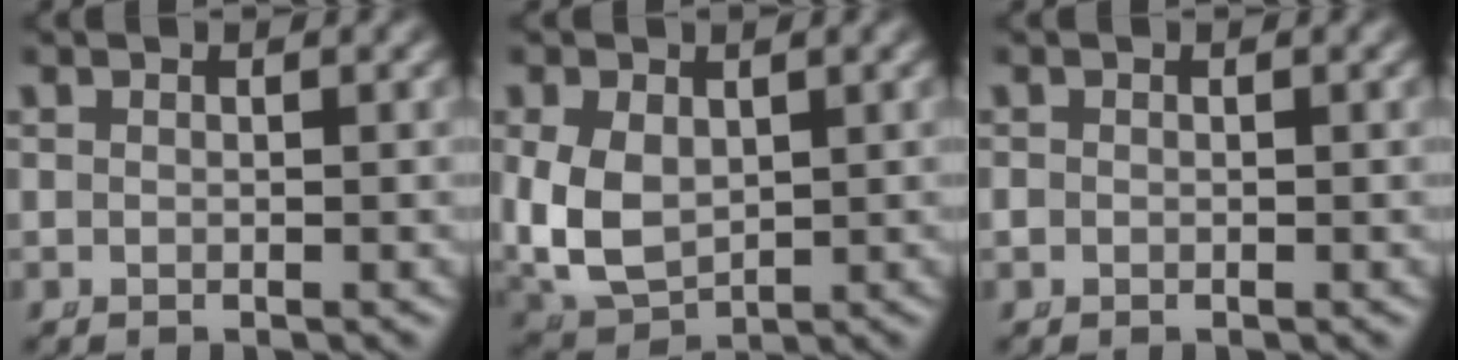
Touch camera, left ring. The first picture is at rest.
{"total": 8.9, "force": [-1.0, 7.7, 4.4], "torque": [-0.132, -0.043, 0.003]}
{"total": 0.8, "force": [-0.3, 0.7, 0.3], "torque": [-0.015, -0.007, -0.001]}